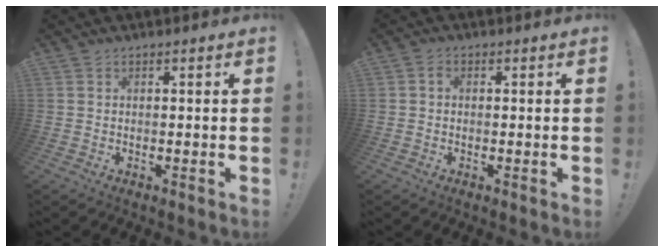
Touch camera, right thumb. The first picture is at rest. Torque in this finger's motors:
{"motor_torque": [-0.25, 0.08, 0.01, 0.03, 0.00]}